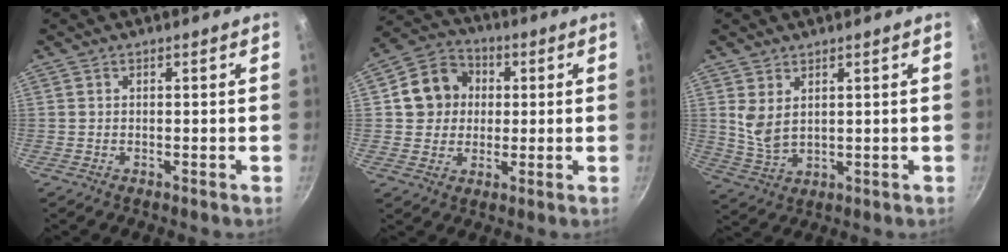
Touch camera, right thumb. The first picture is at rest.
{"total": 10.4, "force": [1.5, 9.3, 4.3], "torque": [-0.039, 0.017, 0.014]}
{"total": 5.5, "force": [2.3, 3.2, 3.8], "torque": [-0.067, -0.026, 0.055]}